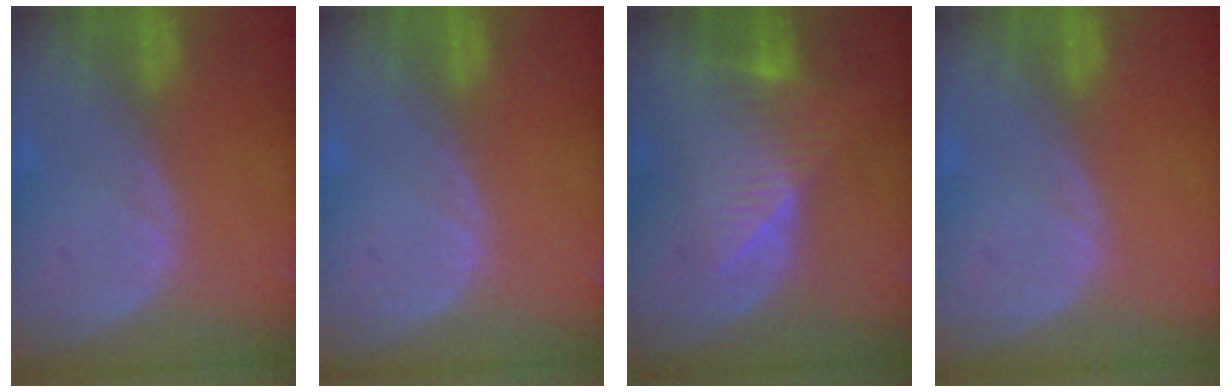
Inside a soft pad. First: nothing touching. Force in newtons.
{"total": 0.0}
{"total": 7.7, "press": 7.0, "slide": 3.3}
{"total": 0.0}